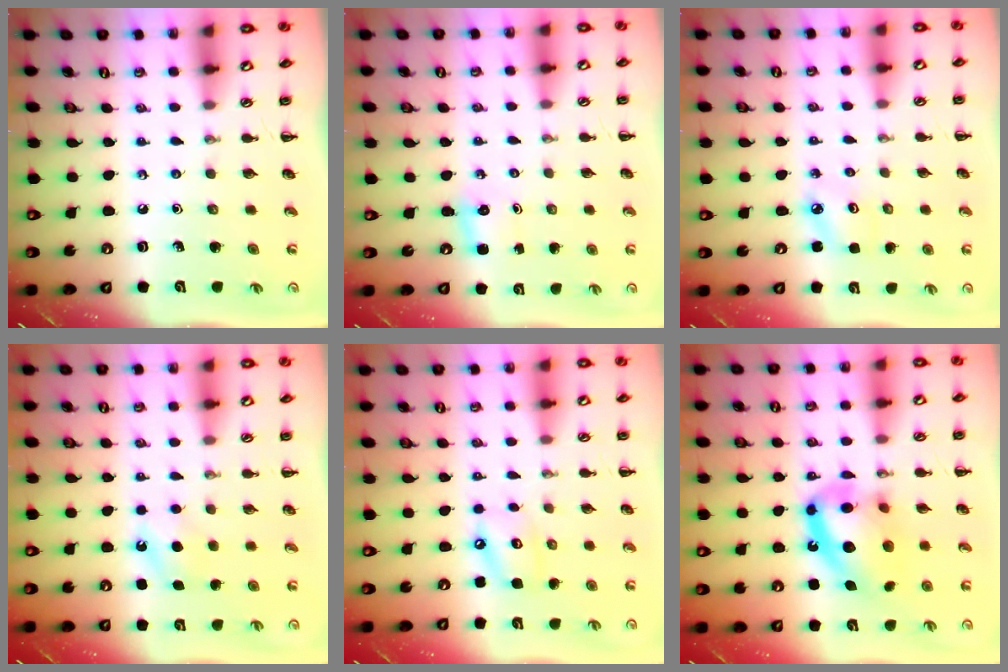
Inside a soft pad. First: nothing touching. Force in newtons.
{"total": 2.1, "press": 2.0, "slide": 0.6}
{"total": 3.0, "press": 2.9, "slide": 0.6}
{"total": 6.2, "press": 6.0, "slide": 1.4}
{"total": 7.6, "press": 7.5, "slide": 0.9}
{"total": 16.5, "press": 16.1, "slide": 3.5}